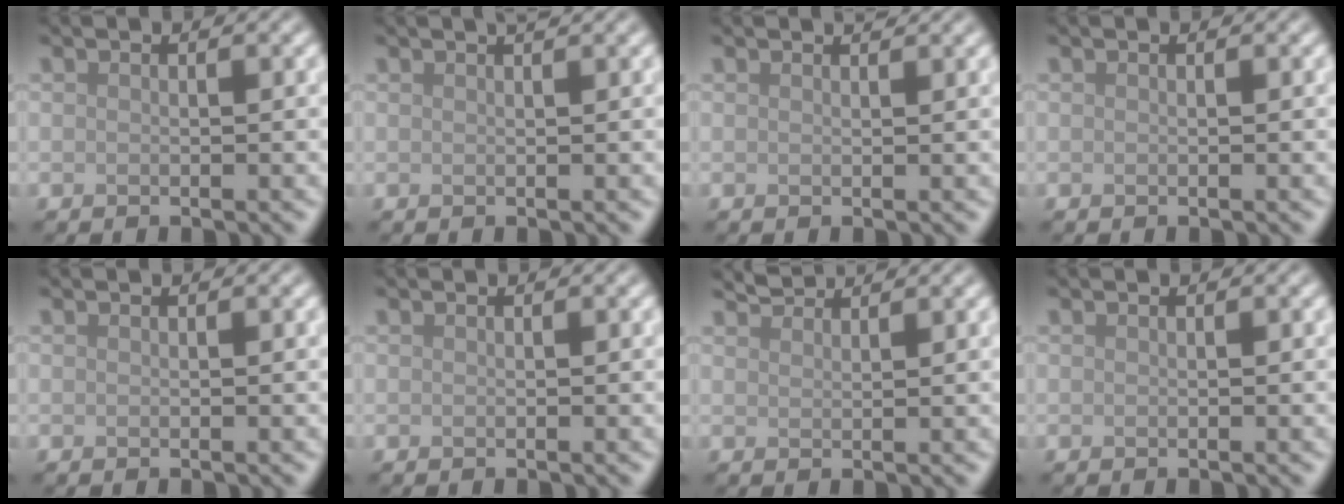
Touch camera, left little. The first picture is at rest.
{"total": 1.2, "force": [0.9, 0.3, 0.8], "torque": [-0.006, 0.000, 0.007]}
{"total": 0.9, "force": [0.9, 0.1, 0.2], "torque": [-0.002, -0.003, 0.010]}
{"total": 0.0}
{"total": 0.0}
{"total": 0.0}
{"total": 1.8, "force": [1.8, 0.2, 0.3], "torque": [0.000, 0.005, 0.030]}
{"total": 0.0}